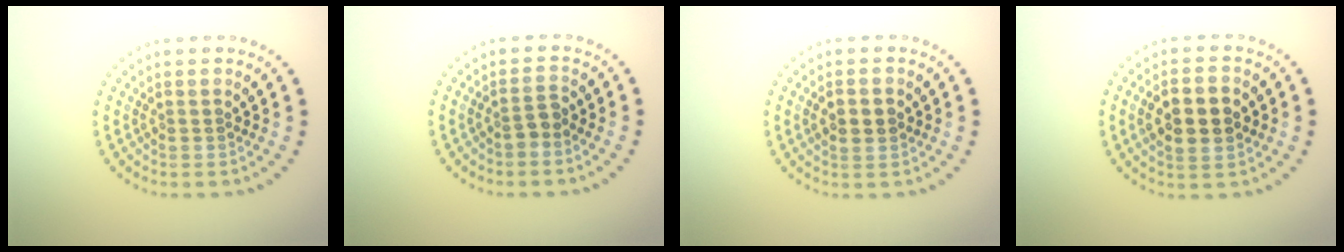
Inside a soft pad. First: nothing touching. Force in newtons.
{"total": 1.3, "press": 1.0, "slide": 0.8}
{"total": 2.1, "press": 2.1, "slide": 0.2}
{"total": 4.8, "press": 4.8, "slide": 0.2}